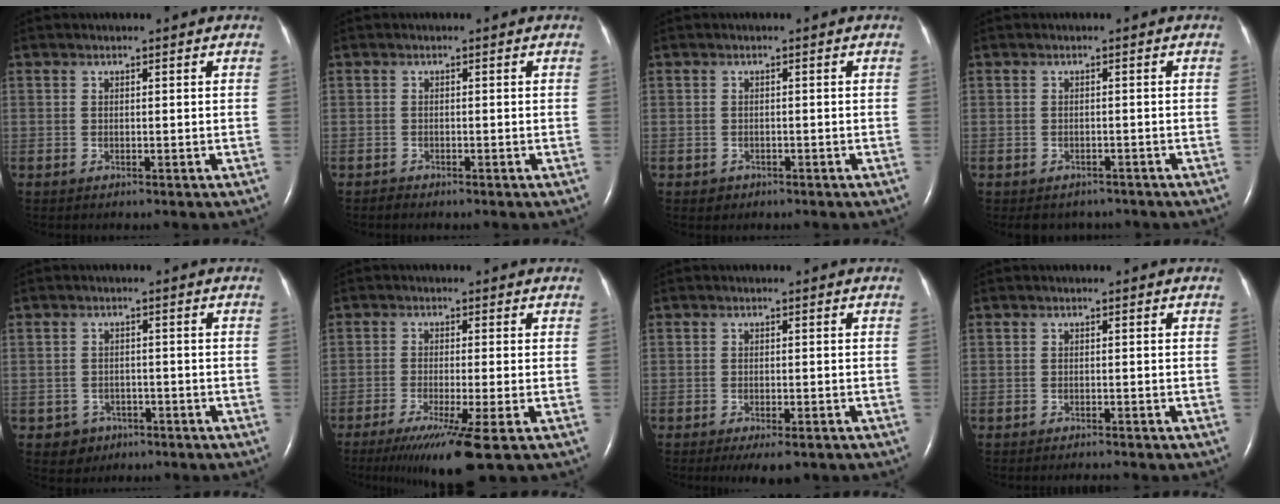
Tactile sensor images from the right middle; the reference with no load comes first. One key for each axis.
{"total": 0.6, "fx": -0.5, "fy": 0.2, "fz": -0.1, "tx": -0.004, "ty": -0.001, "tz": -0.011}
{"total": 1.2, "fx": -0.7, "fy": 1.0, "fz": 0.0, "tx": -0.002, "ty": 0.004, "tz": -0.008}
{"total": 3.9, "fx": -3.4, "fy": 1.9, "fz": 0.2, "tx": 0.000, "ty": 0.007, "tz": -0.039}
{"total": 3.3, "fx": -1.7, "fy": 2.8, "fz": -0.1, "tx": 0.001, "ty": 0.013, "tz": -0.021}
{"total": 8.7, "fx": -5.4, "fy": -0.9, "fz": 6.8, "tx": -0.114, "ty": -0.029, "tz": -0.088}
{"total": 4.3, "fx": -3.1, "fy": 1.2, "fz": 2.8, "tx": -0.038, "ty": -0.007, "tz": -0.042}
{"total": 1.4, "fx": -1.4, "fy": -0.3, "fz": 0.2, "tx": -0.006, "ty": -0.004, "tz": -0.020}